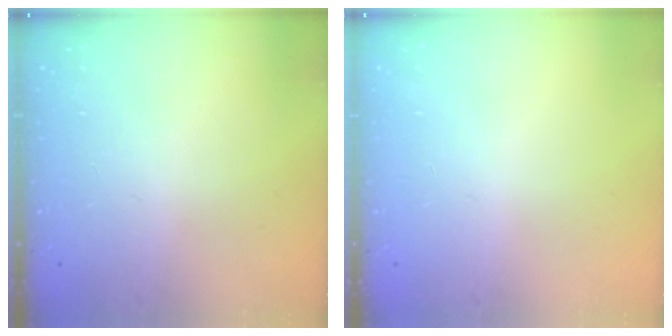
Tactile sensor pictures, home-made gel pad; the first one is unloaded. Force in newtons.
{"total": 0.0}